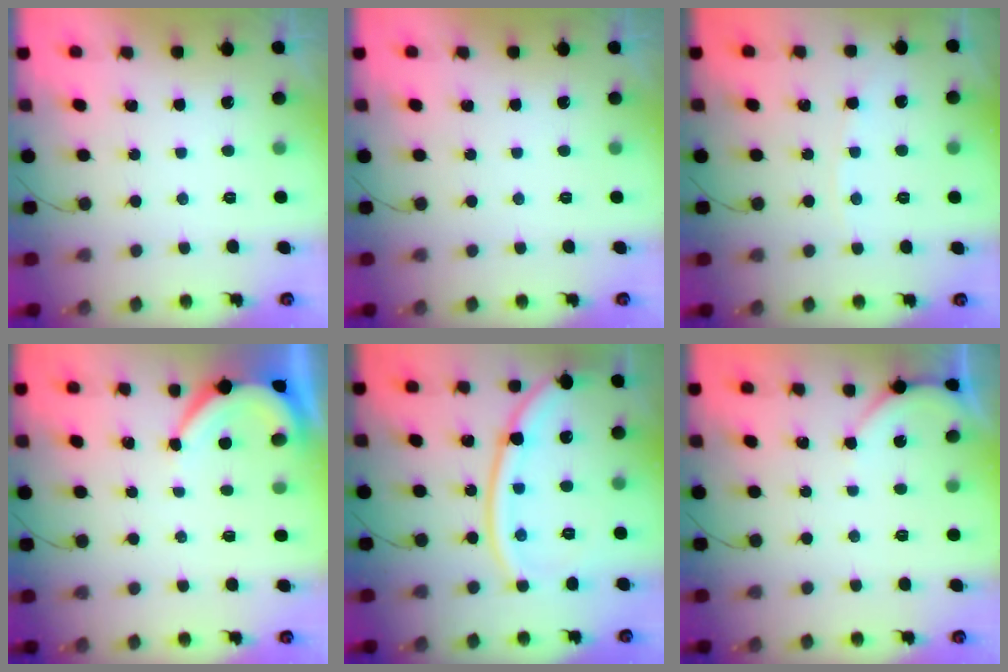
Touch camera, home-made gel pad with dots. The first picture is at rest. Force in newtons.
{"total": 0.0}
{"total": 2.6, "press": 2.6, "slide": 0.2}
{"total": 5.5, "press": 5.5, "slide": 0.5}
{"total": 14.8, "press": 14.7, "slide": 1.9}
{"total": 2.2, "press": 2.2, "slide": 0.3}